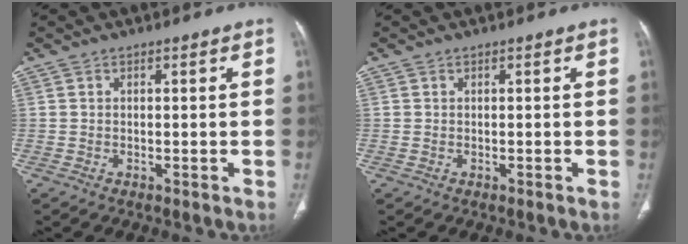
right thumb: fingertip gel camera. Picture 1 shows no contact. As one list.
[{"total": 0.0}]